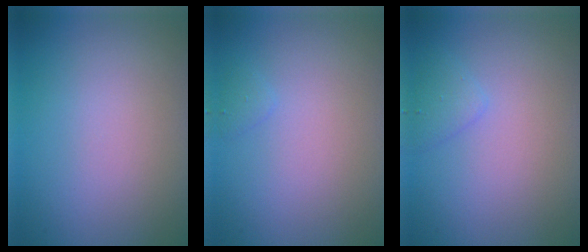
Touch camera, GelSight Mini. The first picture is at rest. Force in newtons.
{"total": 0.6, "press": 0.6, "slide": 0.1}
{"total": 1.3, "press": 1.3, "slide": 0.0}